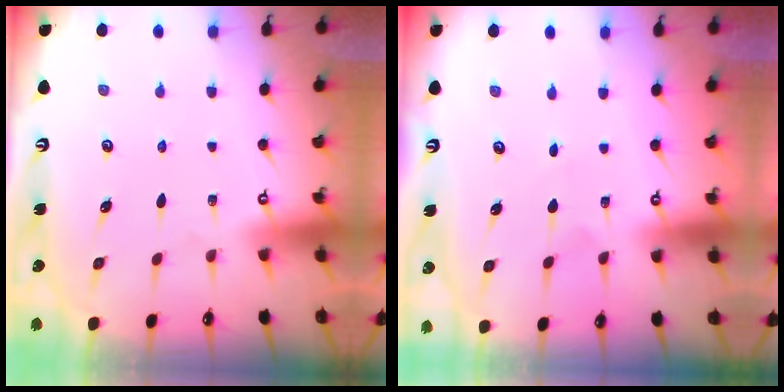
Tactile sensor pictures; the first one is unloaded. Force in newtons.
{"total": 0.0}